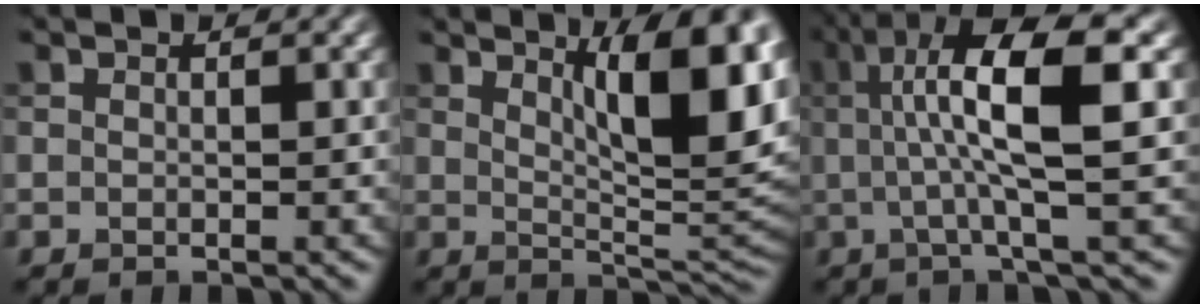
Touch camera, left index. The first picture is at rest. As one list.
[{"total": 10.4, "force": [4.2, 3.2, 9.0], "torque": [-0.098, 0.005, 0.061]}, {"total": 9.3, "force": [1.7, 1.8, 9.0], "torque": [-0.128, 0.015, 0.022]}]